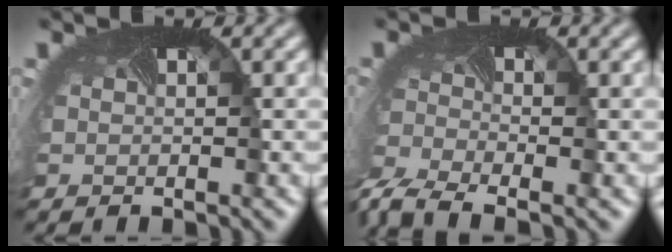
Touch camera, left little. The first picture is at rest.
{"total": 5.7, "force": [-4.7, 1.8, 2.8], "torque": [-0.080, -0.032, -0.092]}